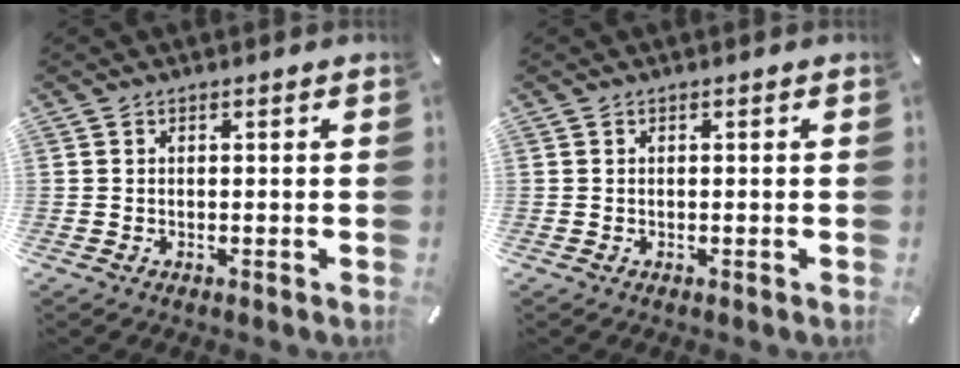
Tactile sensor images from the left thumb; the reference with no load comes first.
{"total": 0.0}